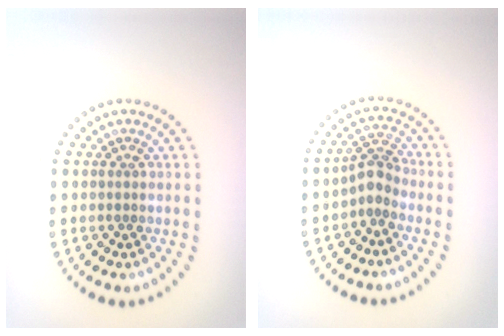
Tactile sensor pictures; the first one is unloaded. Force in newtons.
{"total": 2.5, "press": 1.9, "slide": 1.6}